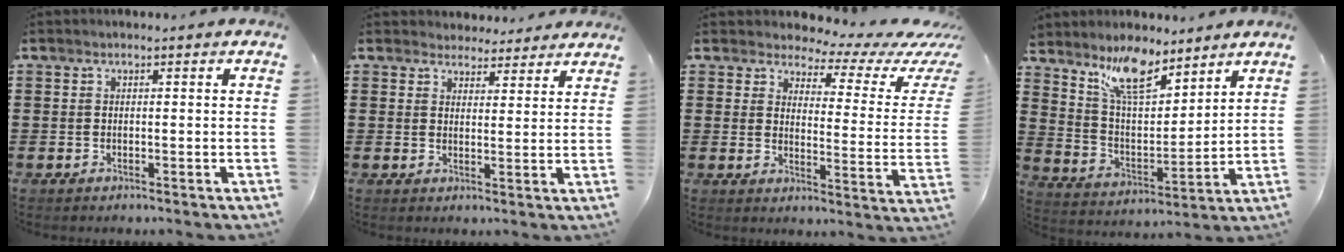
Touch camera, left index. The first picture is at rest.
{"total": 3.5, "force": [3.3, 1.1, 0.0], "torque": [-0.013, -0.008, 0.063]}
{"total": 3.4, "force": [2.8, 1.3, 1.4], "torque": [-0.033, -0.029, 0.037]}
{"total": 8.7, "force": [7.2, 2.5, 4.1], "torque": [-0.098, -0.027, 0.133]}